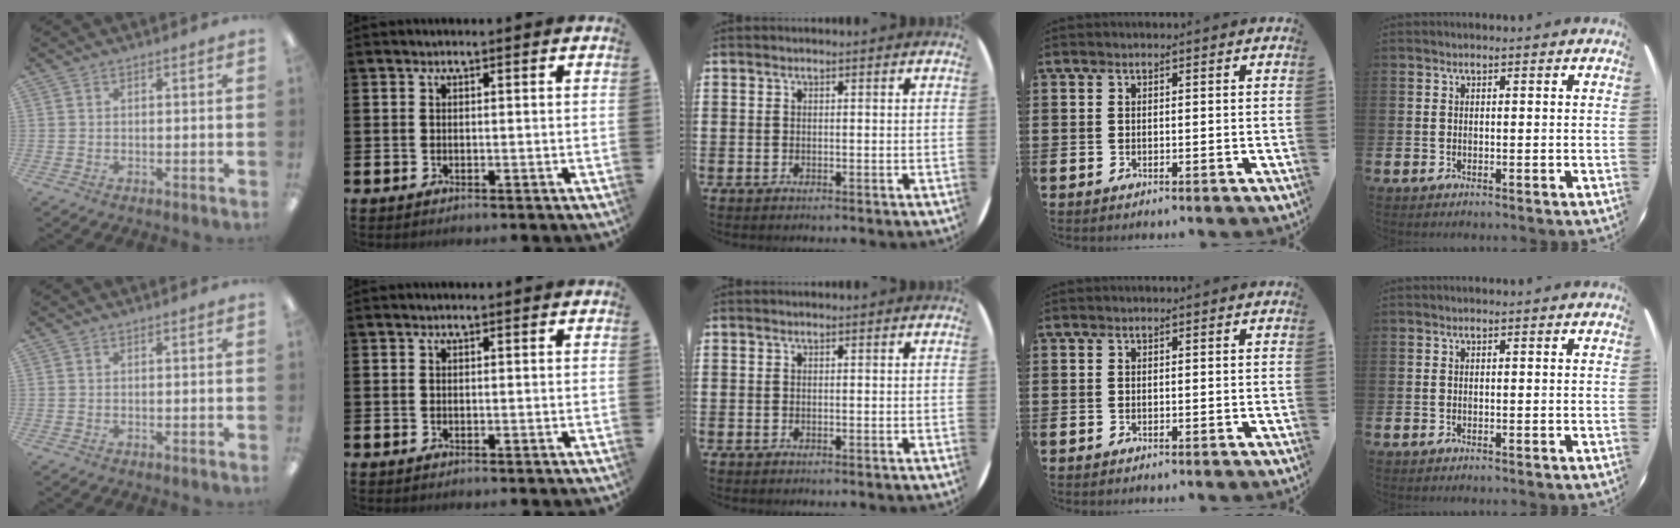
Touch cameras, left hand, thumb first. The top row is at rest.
{}